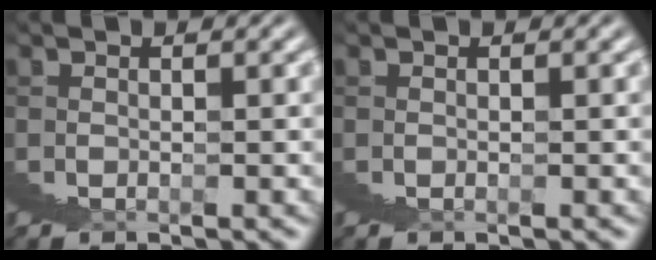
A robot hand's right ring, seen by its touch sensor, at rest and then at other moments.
{"total": 0.0}